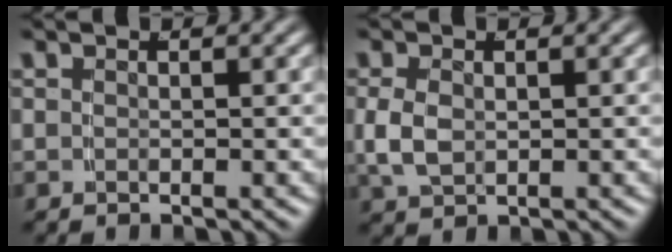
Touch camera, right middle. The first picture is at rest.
{"total": 2.5, "force": [0.0, 1.8, 1.8], "torque": [-0.052, -0.010, 0.014]}